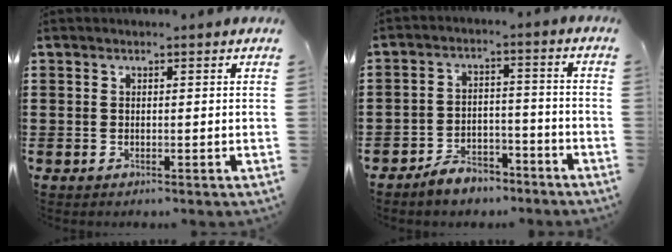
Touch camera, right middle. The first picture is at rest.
{"total": 4.8, "force": [-4.5, 1.3, 1.0], "torque": [-0.023, 0.008, -0.090]}